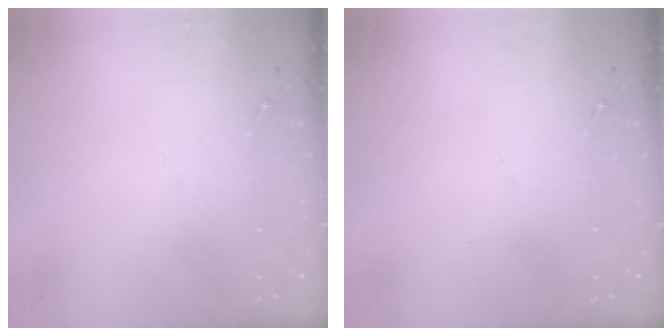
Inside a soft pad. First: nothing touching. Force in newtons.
{"total": 0.0}